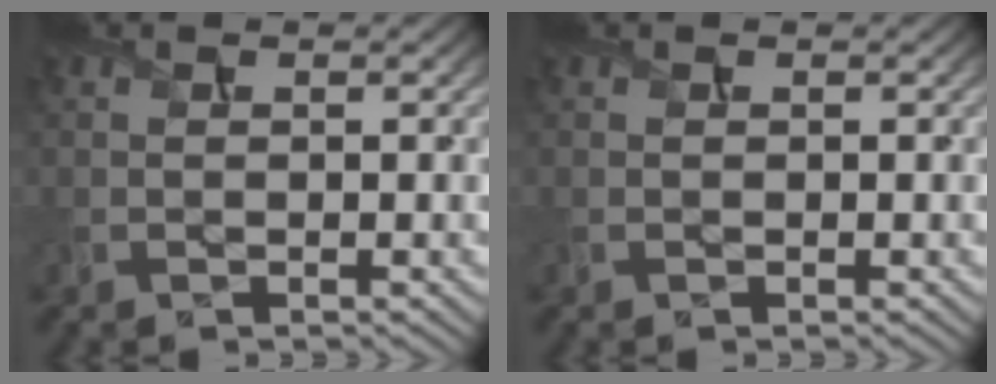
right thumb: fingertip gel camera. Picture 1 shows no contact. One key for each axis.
{"total": 0.0}